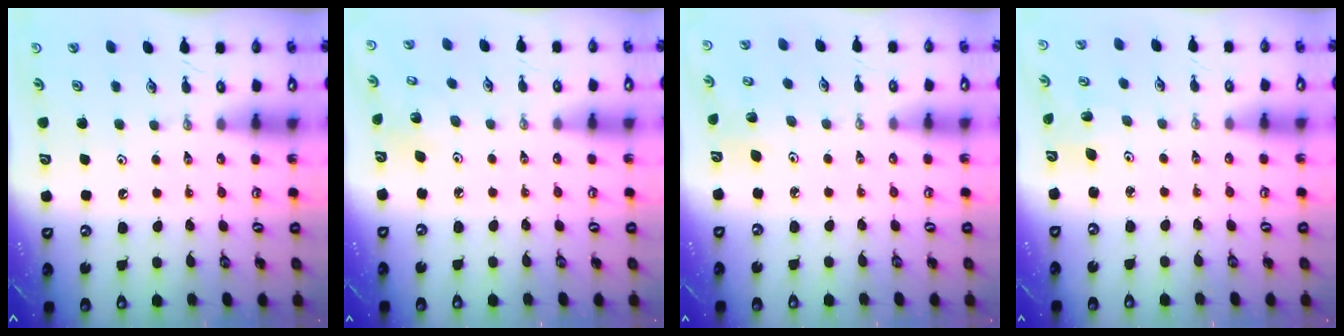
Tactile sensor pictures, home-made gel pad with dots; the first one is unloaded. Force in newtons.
{"total": 3.4, "press": 3.4, "slide": 0.2}
{"total": 2.7, "press": 2.7, "slide": 0.3}
{"total": 1.9, "press": 1.9, "slide": 0.0}